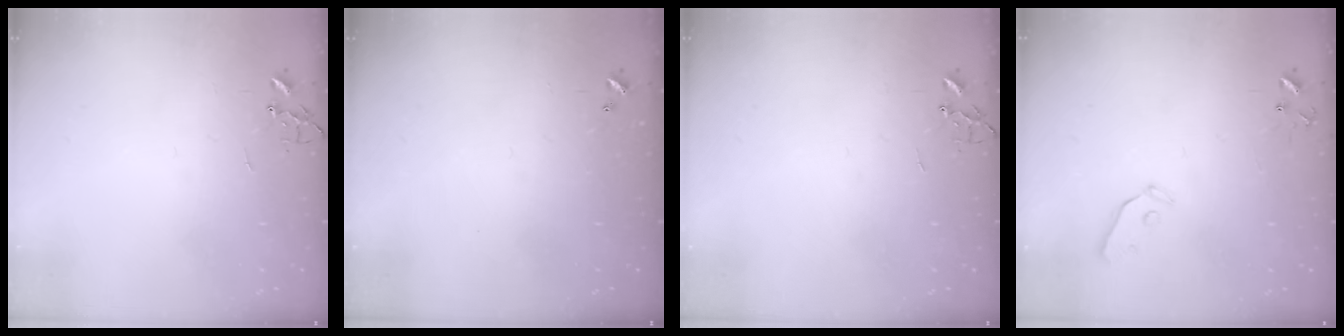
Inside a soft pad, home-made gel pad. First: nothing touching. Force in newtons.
{"total": 0.0}
{"total": 0.0}
{"total": 3.4, "press": 3.4, "slide": 0.5}